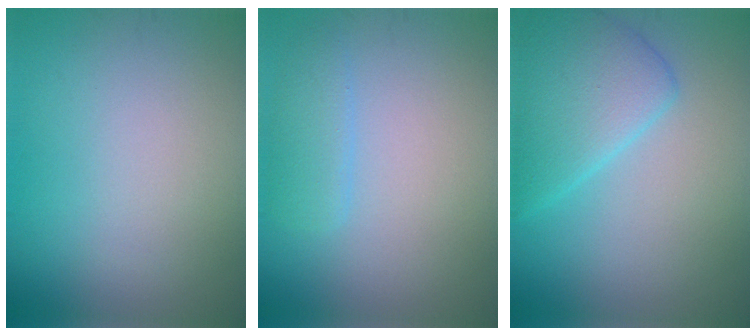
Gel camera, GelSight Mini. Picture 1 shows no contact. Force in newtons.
{"total": 1.8, "press": 1.8, "slide": 0.2}
{"total": 4.9, "press": 4.9, "slide": 0.1}